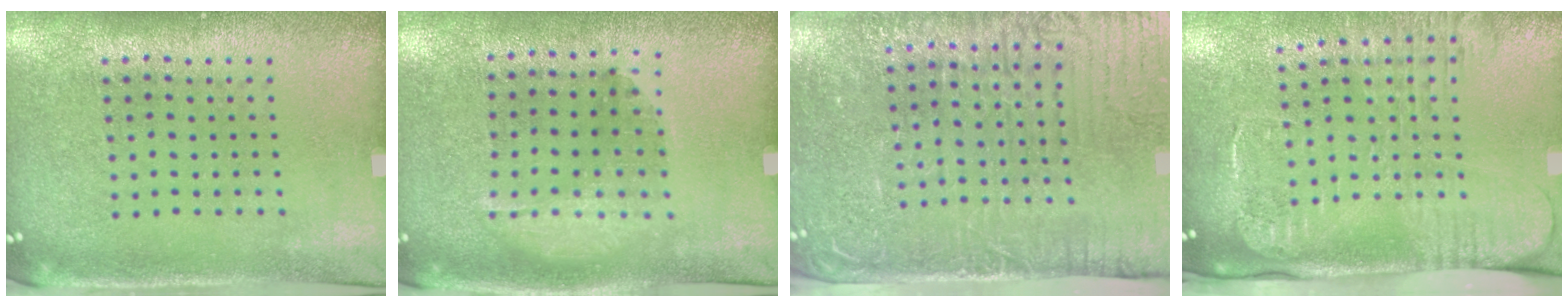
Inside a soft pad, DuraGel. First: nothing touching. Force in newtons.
{"total": 1.3, "press": 0.8, "slide": 1.0}
{"total": 5.1, "press": 4.5, "slide": 2.5}
{"total": 2.6, "press": 2.1, "slide": 1.7}